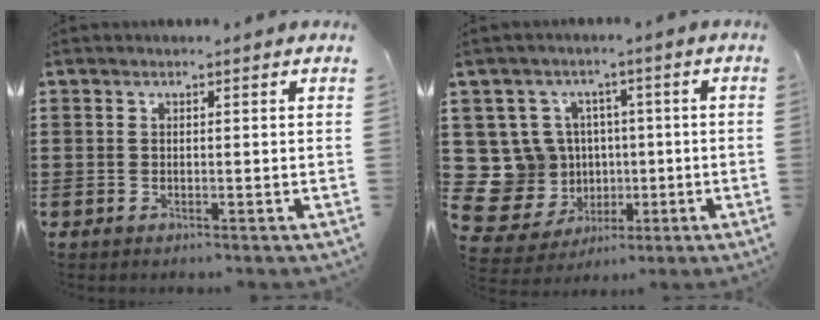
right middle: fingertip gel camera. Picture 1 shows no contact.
{"total": 10.5, "force": [0.6, 10.1, 3.0], "torque": [-0.125, -0.005, 0.016]}